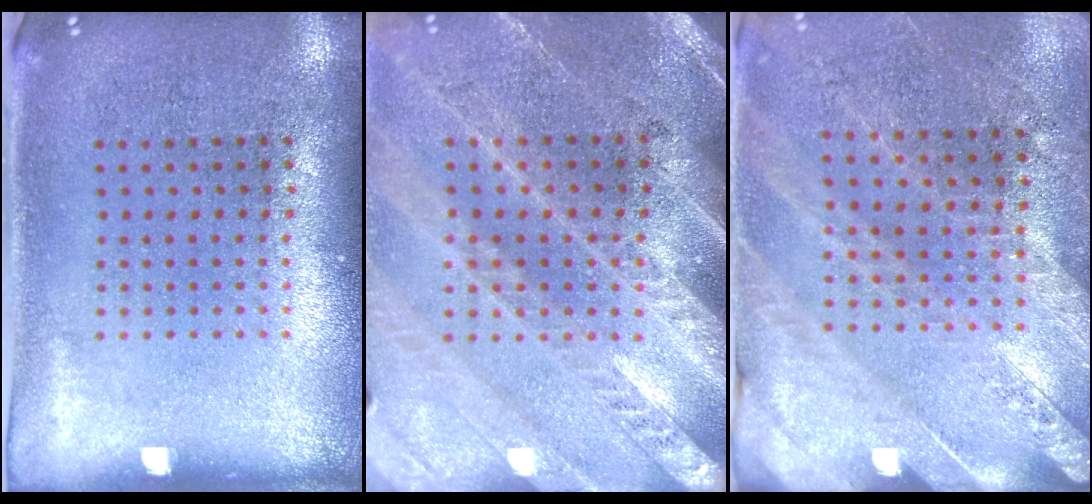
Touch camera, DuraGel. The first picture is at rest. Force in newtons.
{"total": 2.9, "press": 2.6, "slide": 1.1}
{"total": 2.4, "press": 2.4, "slide": 0.6}